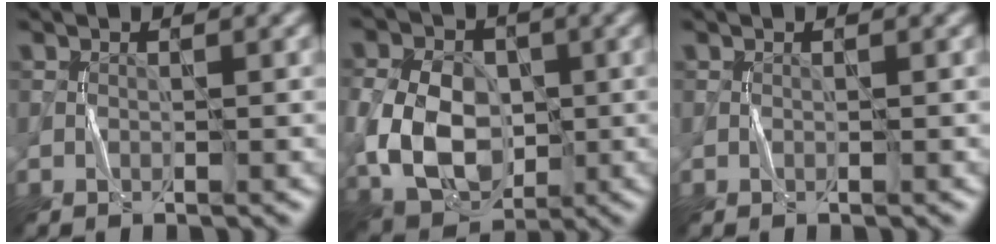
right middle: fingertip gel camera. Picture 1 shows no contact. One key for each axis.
{"total": 8.9, "fx": -1.0, "fy": 6.4, "fz": 6.1, "tx": -0.129, "ty": -0.002, "tz": -0.027}
{"total": 0.0}